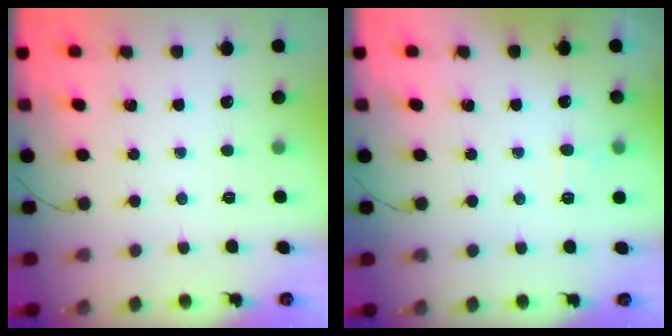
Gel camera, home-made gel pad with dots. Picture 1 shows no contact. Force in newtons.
{"total": 3.5, "press": 3.2, "slide": 1.4}